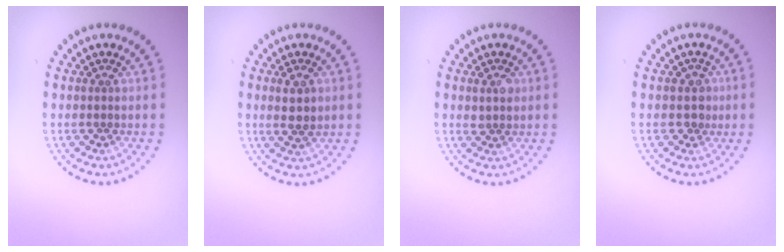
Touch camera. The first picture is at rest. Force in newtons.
{"total": 2.4, "press": 2.2, "slide": 0.8}
{"total": 1.5, "press": 1.5, "slide": 0.4}
{"total": 1.5, "press": 1.2, "slide": 0.9}